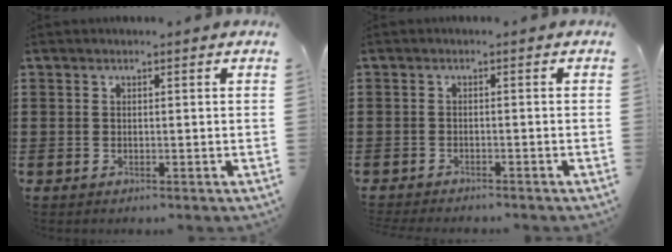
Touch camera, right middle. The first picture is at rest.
{"total": 1.3, "force": [-1.3, 0.0, 0.0], "torque": [-0.004, -0.001, -0.026]}